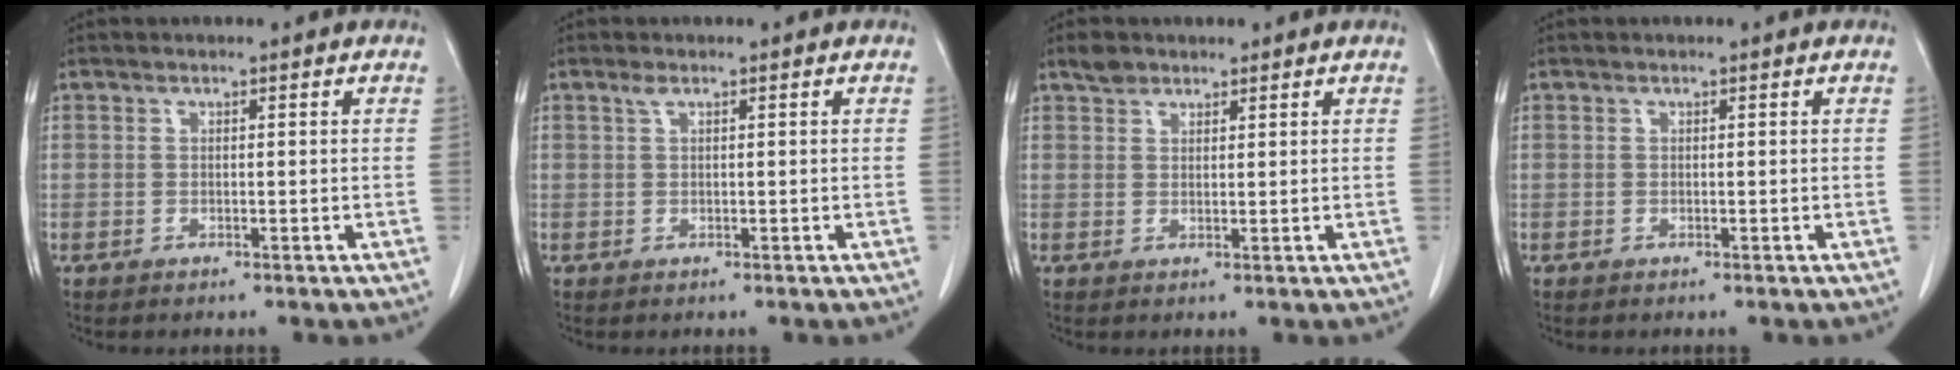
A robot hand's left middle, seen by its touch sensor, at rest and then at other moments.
{"total": 0.7, "force": [0.5, 0.2, 0.5], "torque": [-0.015, 0.007, 0.009]}
{"total": 2.3, "force": [1.8, 1.3, 0.5], "torque": [-0.011, 0.008, 0.031]}
{"total": 0.0}